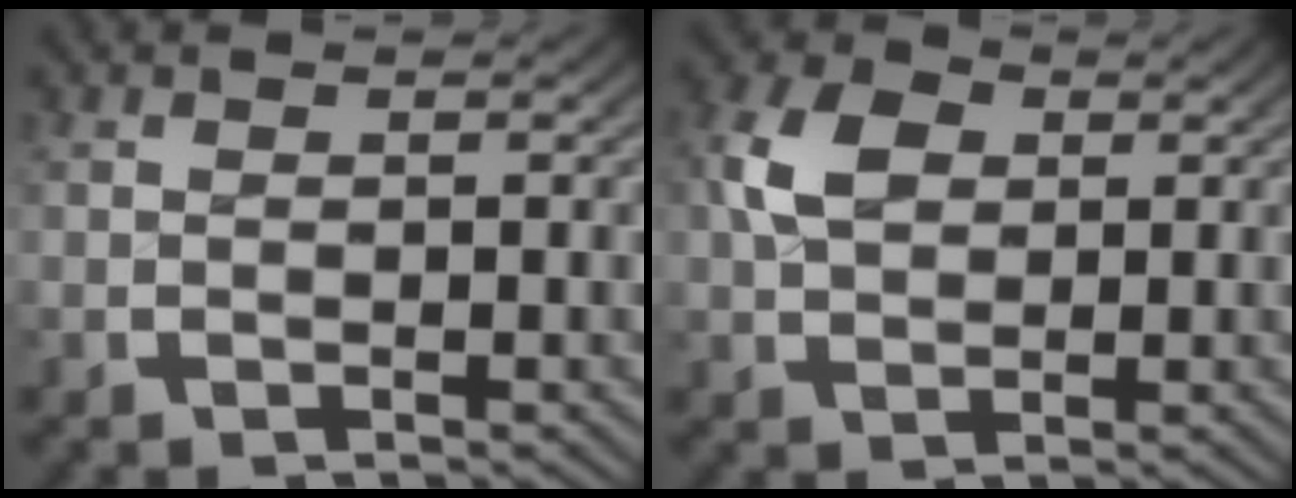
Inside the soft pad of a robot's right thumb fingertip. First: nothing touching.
{"total": 4.8, "force": [1.3, 3.2, 3.3], "torque": [-0.072, -0.006, 0.031]}